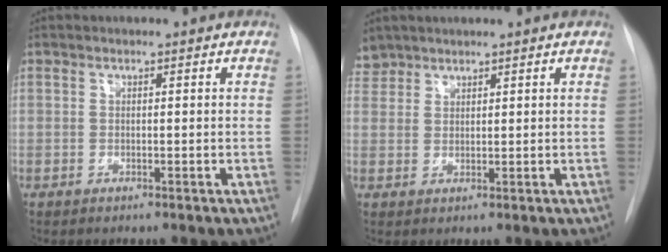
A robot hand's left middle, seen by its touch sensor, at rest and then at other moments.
{"total": 3.0, "force": [2.7, 1.3, -0.3], "torque": [0.008, 0.011, 0.054]}